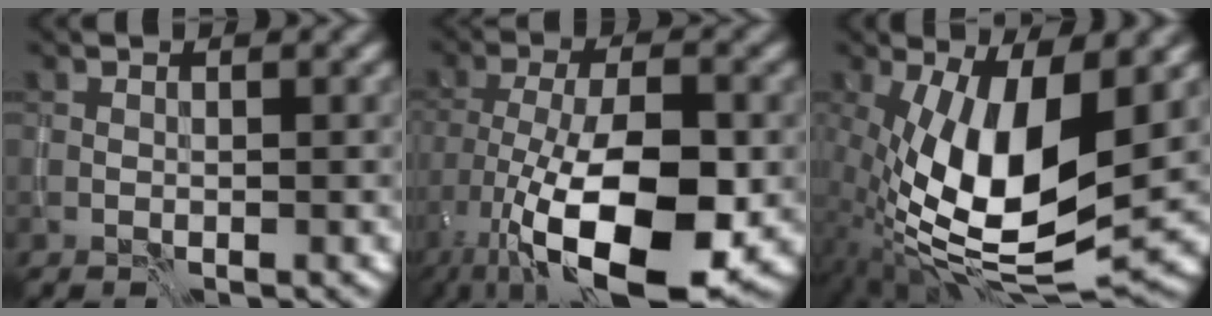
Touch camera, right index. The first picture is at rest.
{"total": 15.0, "force": [-5.8, 5.8, 12.5], "torque": [-0.211, -0.016, -0.094]}
{"total": 13.9, "force": [-0.9, 5.6, 12.6], "torque": [-0.231, -0.007, -0.018]}